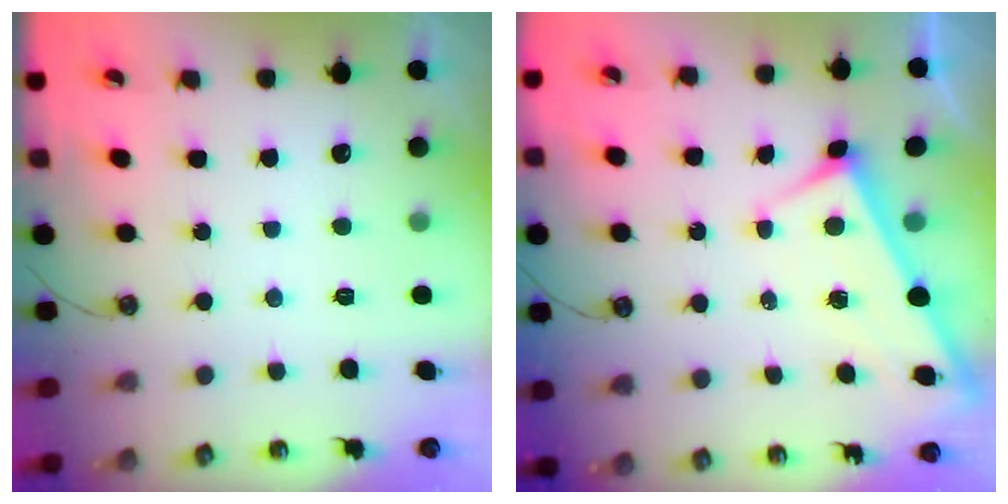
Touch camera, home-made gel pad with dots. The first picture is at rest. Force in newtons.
{"total": 2.8, "press": 2.8, "slide": 0.3}